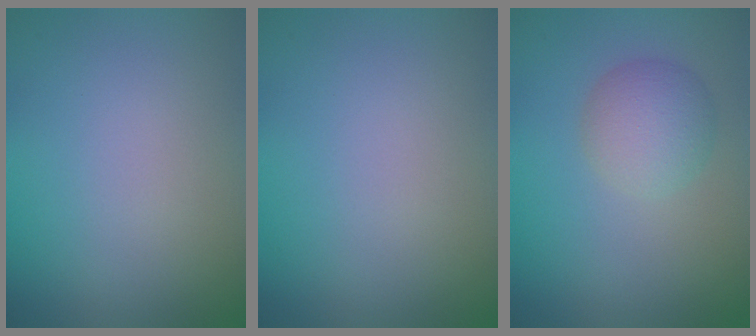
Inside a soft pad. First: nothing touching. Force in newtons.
{"total": 0.0}
{"total": 3.3, "press": 3.3, "slide": 0.0}